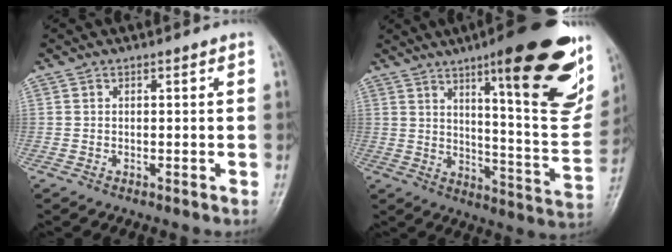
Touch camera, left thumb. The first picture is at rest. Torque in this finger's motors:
{"motor_torque": [1.90, 0.90, 1.91, -0.86, 0.52]}